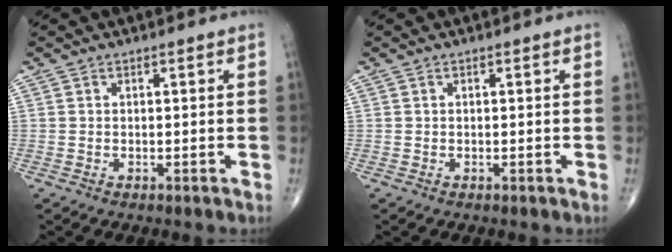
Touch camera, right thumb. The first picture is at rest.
{"total": 0.0}